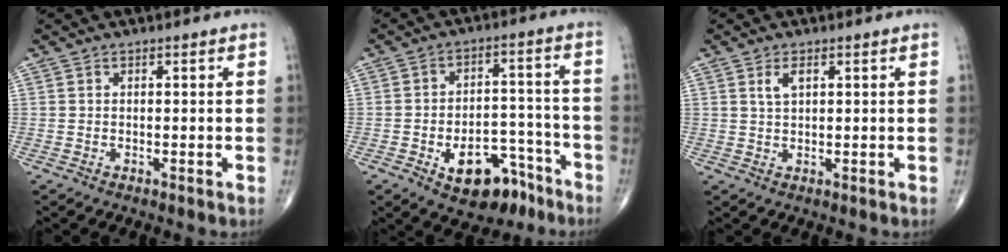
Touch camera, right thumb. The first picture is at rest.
{"total": 12.6, "force": [-7.2, 7.3, 7.3], "torque": [-0.072, 0.067, -0.098]}
{"total": 2.5, "force": [1.1, 1.1, 1.9], "torque": [-0.038, 0.000, 0.024]}